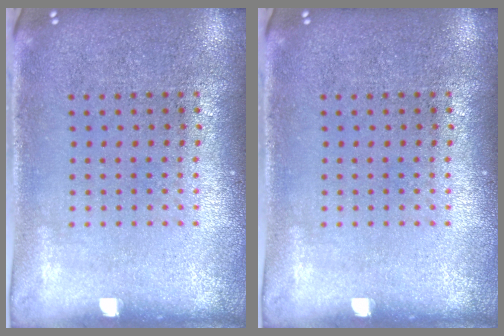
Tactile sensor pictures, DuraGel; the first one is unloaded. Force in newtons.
{"total": 0.0}